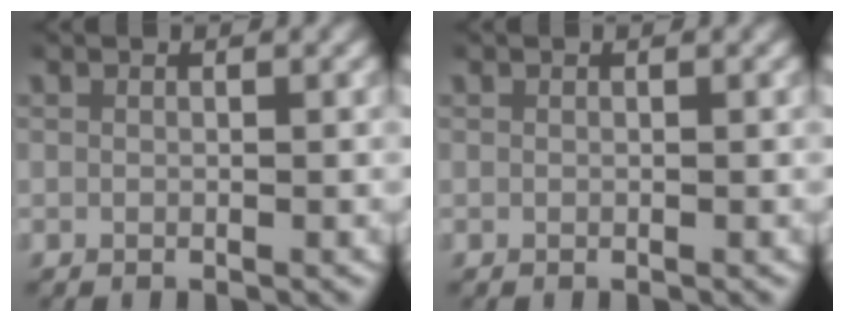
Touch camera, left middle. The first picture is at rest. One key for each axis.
{"total": 0.0}